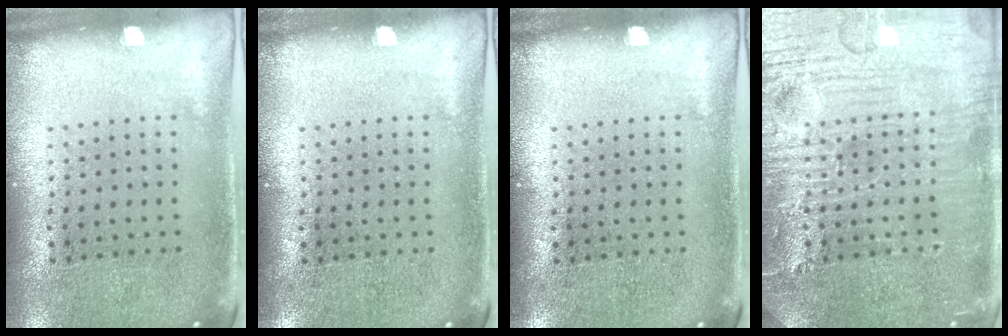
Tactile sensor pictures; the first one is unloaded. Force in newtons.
{"total": 0.0}
{"total": 0.0}
{"total": 6.8, "press": 6.7, "slide": 0.7}